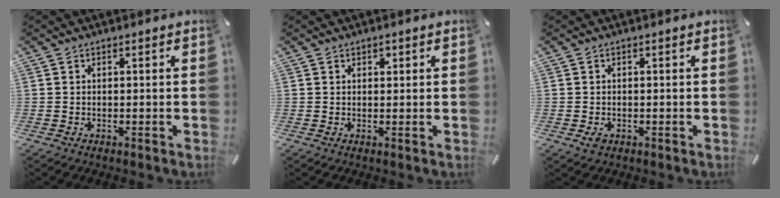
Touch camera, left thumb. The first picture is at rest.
{"total": 1.0, "force": [0.5, 0.8, 0.3], "torque": [0.002, -0.002, 0.008]}
{"total": 1.6, "force": [-0.6, 1.3, 0.9], "torque": [-0.015, 0.004, -0.010]}